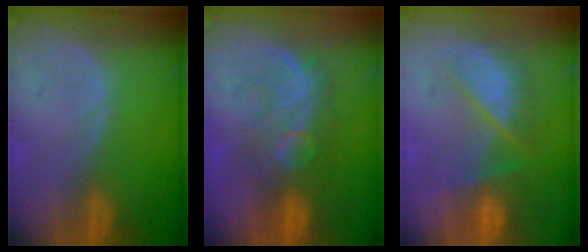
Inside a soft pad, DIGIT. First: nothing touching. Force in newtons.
{"total": 8.2, "press": 7.8, "slide": 2.5}
{"total": 7.3, "press": 7.1, "slide": 1.7}